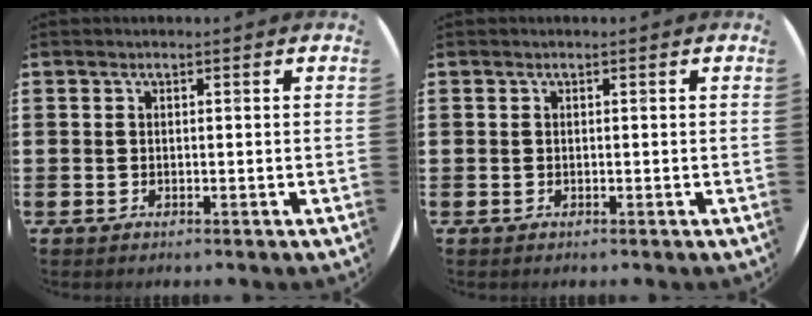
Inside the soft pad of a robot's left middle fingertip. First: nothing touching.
{"total": 0.0}